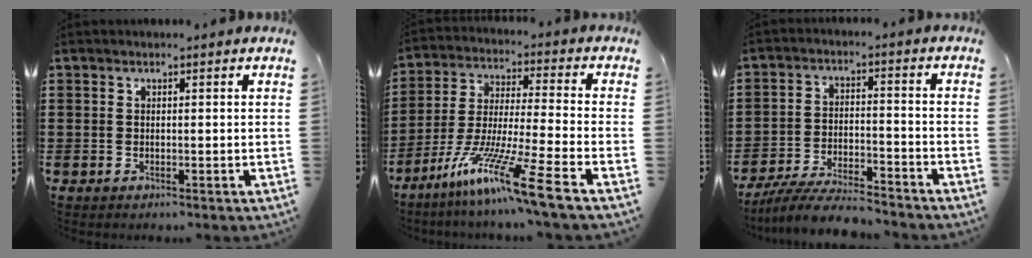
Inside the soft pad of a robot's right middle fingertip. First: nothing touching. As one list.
[{"total": 12.4, "force": [-8.8, -0.6, 8.7], "torque": [-0.173, -0.008, -0.170]}, {"total": 7.1, "force": [-6.6, 0.6, 2.5], "torque": [-0.055, -0.002, -0.128]}]